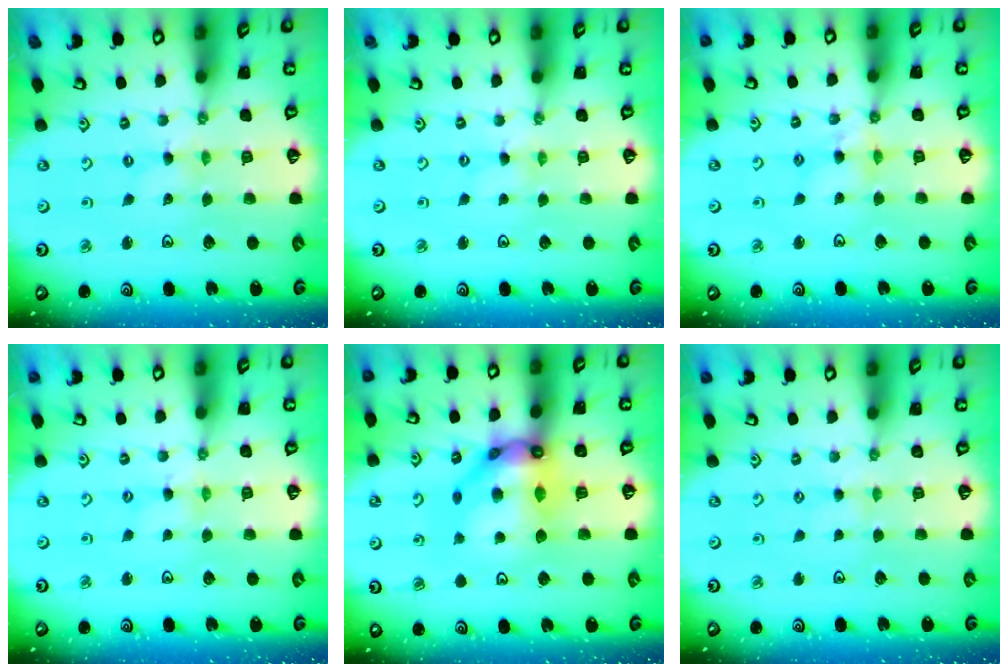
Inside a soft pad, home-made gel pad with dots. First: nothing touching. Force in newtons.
{"total": 0.0}
{"total": 6.5, "press": 6.5, "slide": 0.5}
{"total": 1.7, "press": 1.7, "slide": 0.2}
{"total": 14.9, "press": 14.8, "slide": 1.3}
{"total": 1.7, "press": 1.7, "slide": 0.3}